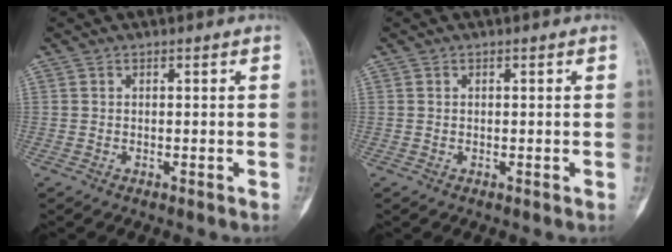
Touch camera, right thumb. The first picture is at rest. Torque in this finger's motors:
{"motor_torque": [-0.40, -0.07, 0.00, -0.11, 0.04]}